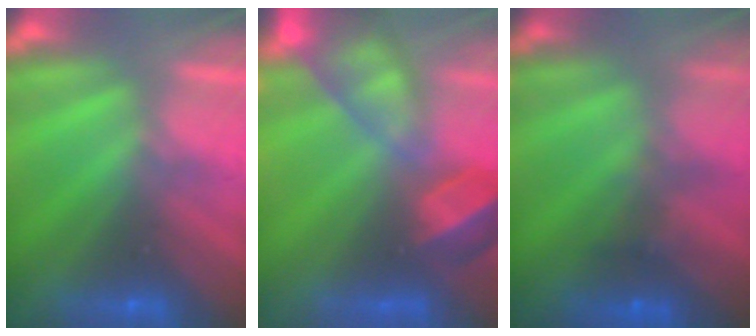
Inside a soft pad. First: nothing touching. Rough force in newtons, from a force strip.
{"total": 5.9}
{"total": 4.0}